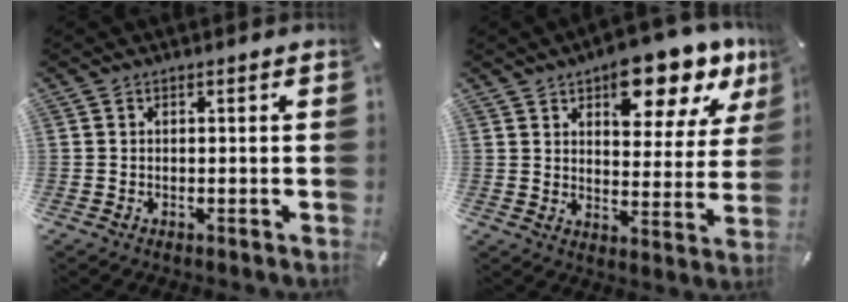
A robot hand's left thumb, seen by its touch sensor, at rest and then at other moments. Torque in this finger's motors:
{"motor_torque": [2.38, 2.63, 1.41, -1.36, 0.17]}